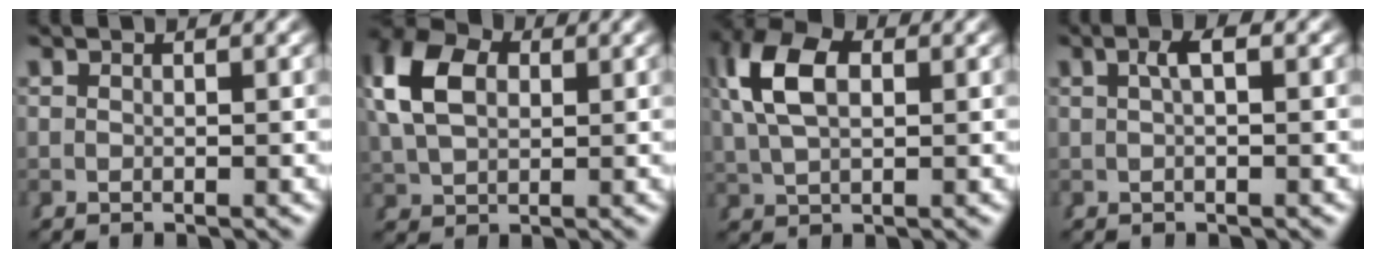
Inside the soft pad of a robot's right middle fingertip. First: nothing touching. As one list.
[{"total": 6.0, "force": [1.8, 4.0, 4.1], "torque": [-0.096, -0.002, 0.043]}, {"total": 5.7, "force": [1.8, 3.1, 4.4], "torque": [-0.103, -0.003, 0.042]}, {"total": 1.6, "force": [0.3, -0.2, 1.5], "torque": [-0.015, 0.007, 0.006]}]